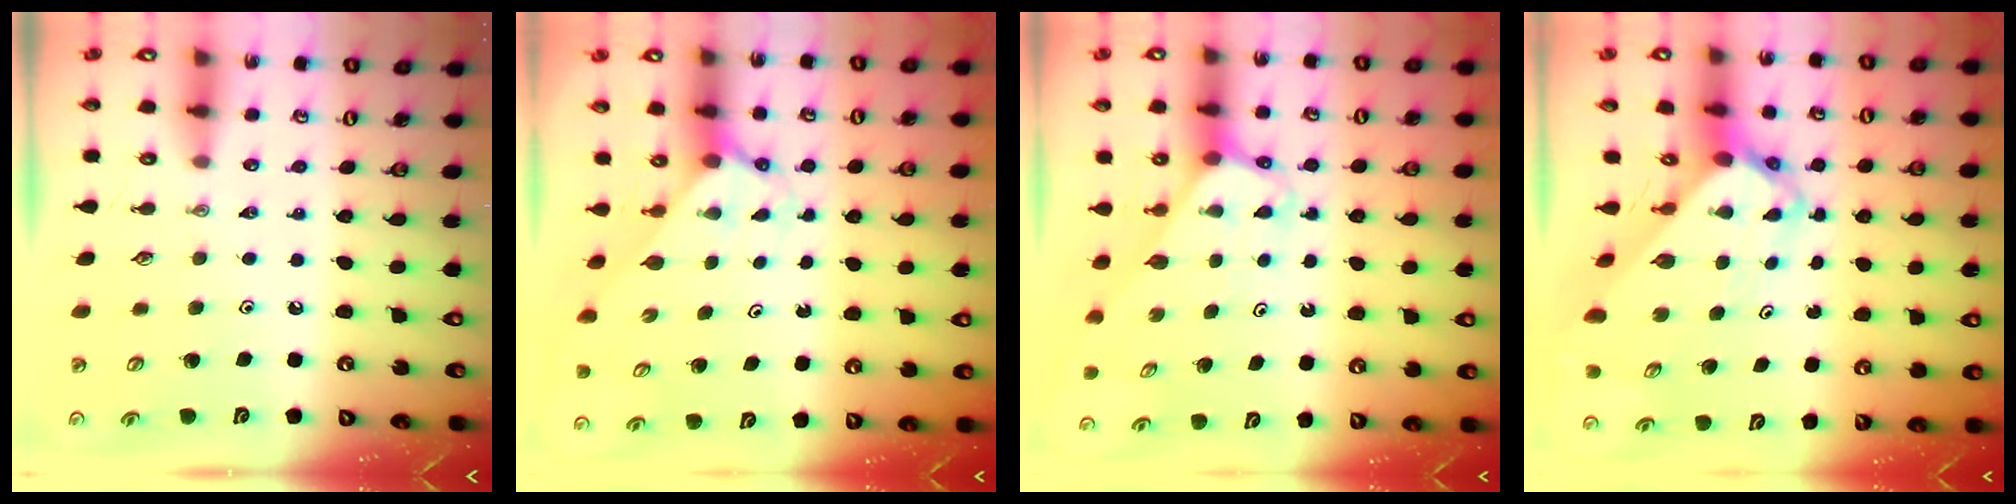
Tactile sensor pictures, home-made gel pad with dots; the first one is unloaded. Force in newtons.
{"total": 1.9, "press": 1.9, "slide": 0.2}
{"total": 3.2, "press": 3.2, "slide": 0.2}
{"total": 4.8, "press": 4.7, "slide": 0.5}